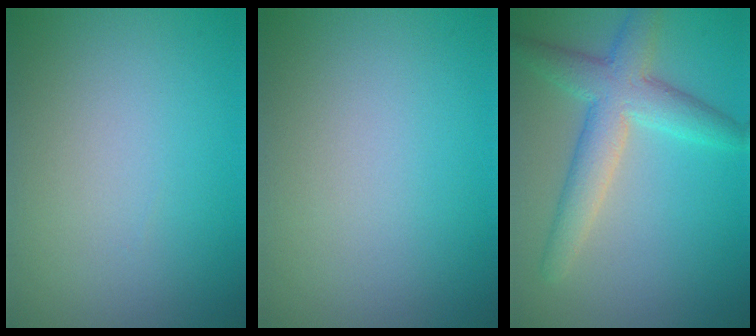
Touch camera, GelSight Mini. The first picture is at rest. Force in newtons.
{"total": 0.0}
{"total": 5.2, "press": 5.2, "slide": 0.2}